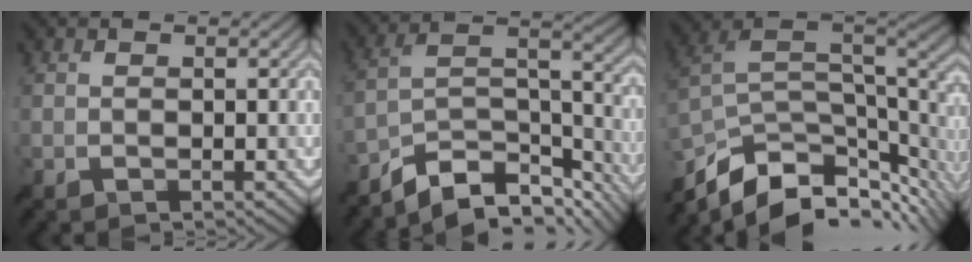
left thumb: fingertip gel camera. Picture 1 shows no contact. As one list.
[{"total": 10.9, "force": [-8.7, 4.0, 5.3], "torque": [-0.090, -0.002, -0.160]}, {"total": 12.8, "force": [-6.0, 6.0, 9.5], "torque": [-0.227, -0.027, -0.093]}]